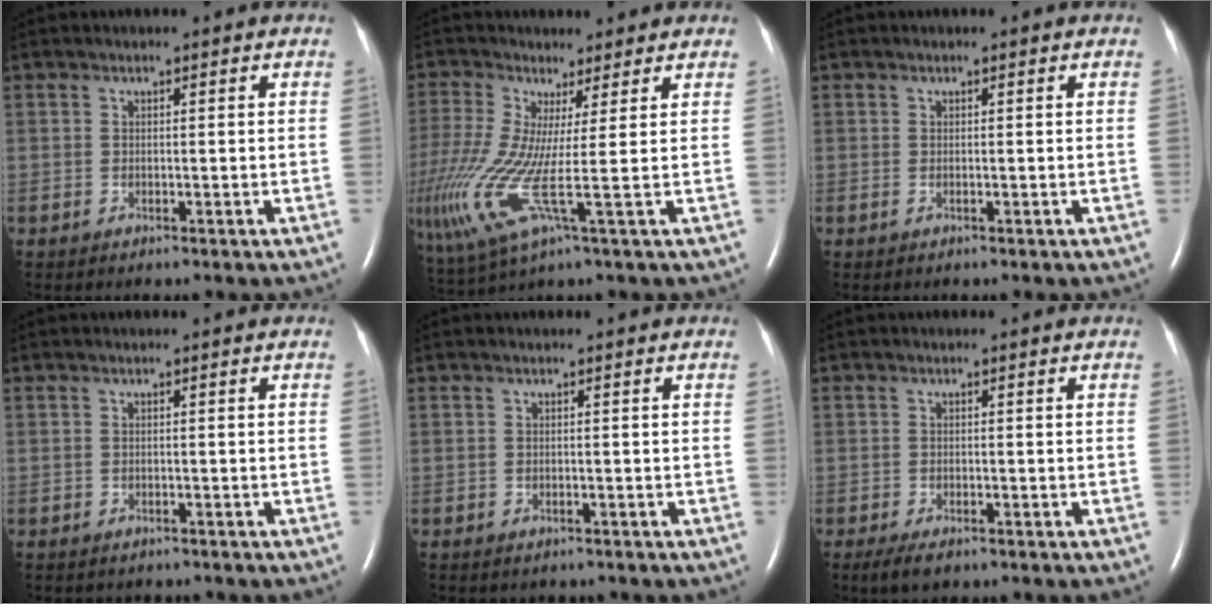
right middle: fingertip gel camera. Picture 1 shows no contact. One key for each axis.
{"total": 13.3, "fx": -2.0, "fy": 1.2, "fz": 13.0, "tx": -0.321, "ty": -0.020, "tz": -0.037}
{"total": 0.0}
{"total": 1.7, "fx": -1.5, "fy": 0.7, "fz": 0.2, "tx": -0.007, "ty": -0.001, "tz": -0.018}
{"total": 1.2, "fx": -1.0, "fy": 0.6, "fz": 0.1, "tx": -0.007, "ty": 0.000, "tz": -0.011}
{"total": 2.3, "fx": -1.5, "fy": 0.8, "fz": 1.6, "tx": -0.035, "ty": -0.005, "tz": -0.023}